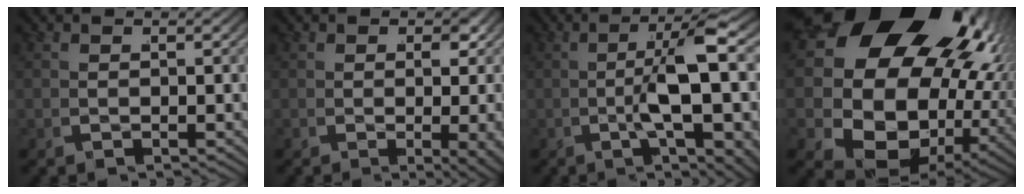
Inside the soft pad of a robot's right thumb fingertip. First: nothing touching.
{"total": 2.8, "force": [-0.4, 0.5, 2.7], "torque": [-0.034, -0.010, -0.003]}
{"total": 8.0, "force": [-0.4, 1.6, 7.9], "torque": [-0.135, 0.007, -0.013]}
{"total": 27.9, "force": [3.3, 19.3, 19.9], "torque": [-0.350, -0.024, 0.042]}